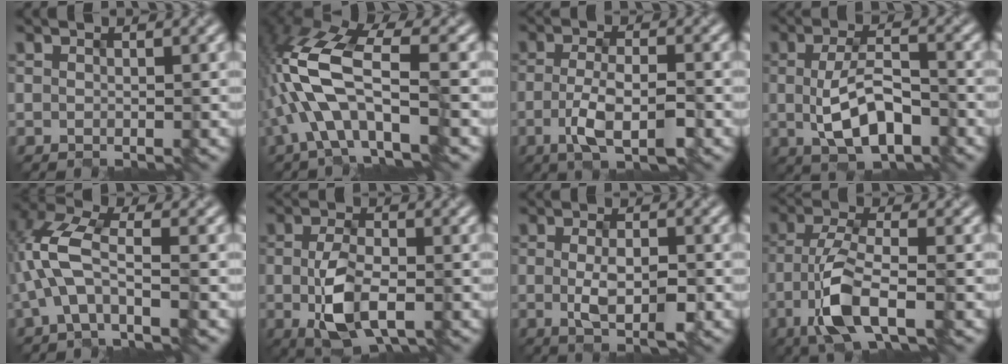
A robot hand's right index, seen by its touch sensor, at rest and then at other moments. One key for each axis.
{"total": 9.9, "fx": -3.0, "fy": 4.1, "fz": 8.5, "tx": -0.186, "ty": 0.014, "tz": -0.058}
{"total": 4.4, "fx": -1.8, "fy": 1.3, "fz": 3.8, "tx": -0.081, "ty": -0.007, "tz": -0.029}
{"total": 5.4, "fx": -1.6, "fy": 2.5, "fz": 4.5, "tx": -0.089, "ty": -0.004, "tz": -0.022}
{"total": 6.3, "fx": -1.7, "fy": 2.8, "fz": 5.4, "tx": -0.133, "ty": 0.023, "tz": -0.036}
{"total": 5.7, "fx": -1.7, "fy": 2.9, "fz": 4.6, "tx": -0.100, "ty": -0.012, "tz": -0.022}
{"total": 4.0, "fx": -1.1, "fy": 1.4, "fz": 3.6, "tx": -0.073, "ty": -0.005, "tz": -0.012}
{"total": 5.9, "fx": -2.4, "fy": 1.9, "fz": 5.1, "tx": -0.112, "ty": -0.005, "tz": -0.041}